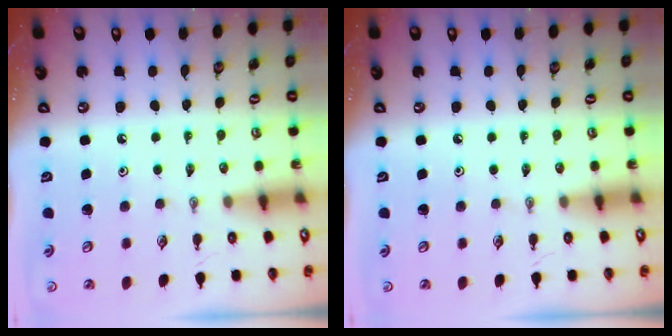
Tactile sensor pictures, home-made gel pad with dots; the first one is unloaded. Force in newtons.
{"total": 0.0}